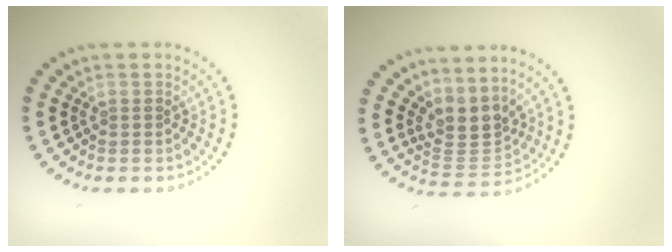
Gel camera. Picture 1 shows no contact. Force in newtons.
{"total": 3.2, "press": 2.4, "slide": 2.2}